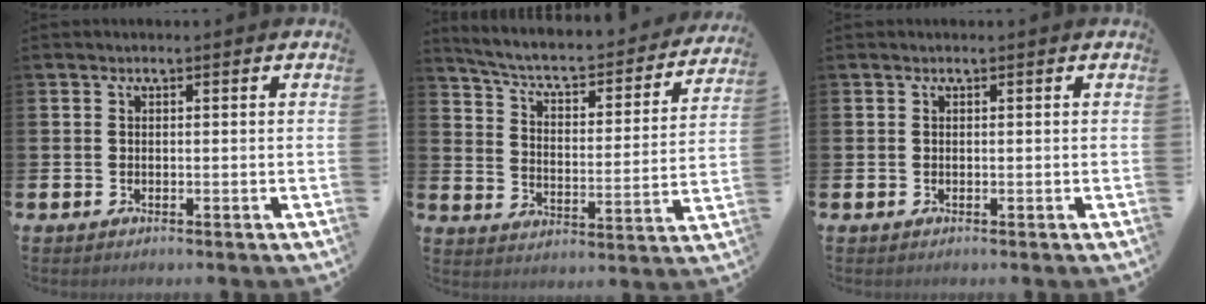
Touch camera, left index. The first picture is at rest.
{"total": 5.8, "force": [5.1, 1.3, 2.4], "torque": [-0.077, -0.041, 0.079]}
{"total": 0.0}